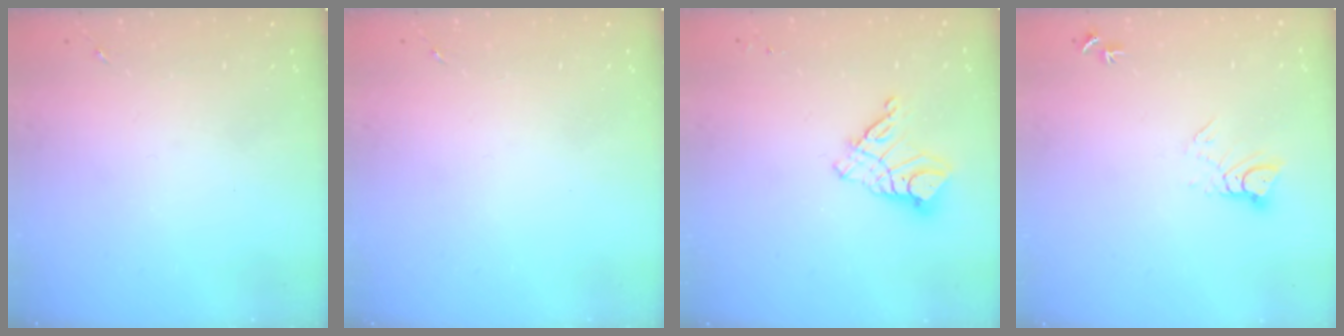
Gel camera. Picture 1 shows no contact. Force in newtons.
{"total": 0.0}
{"total": 9.7, "press": 9.7, "slide": 1.1}
{"total": 5.1, "press": 5.1, "slide": 0.3}